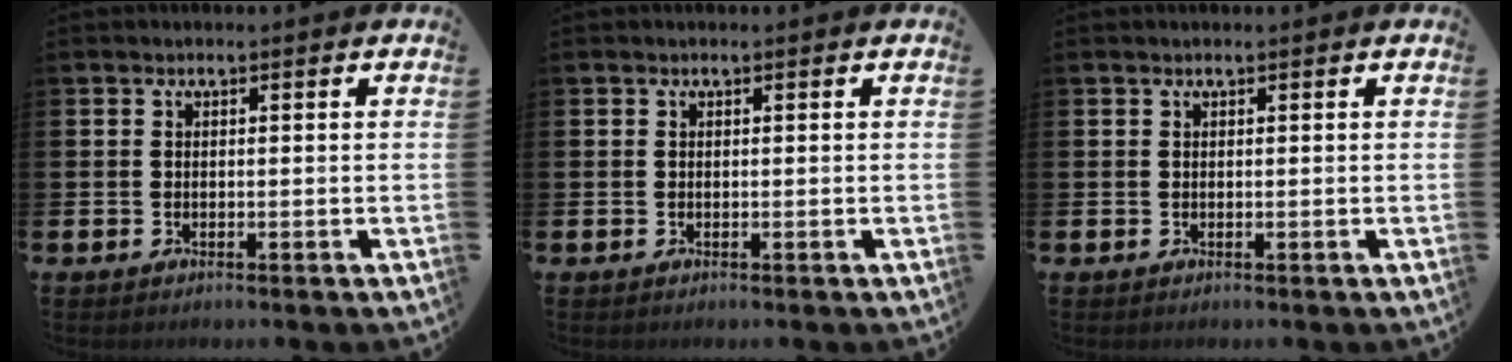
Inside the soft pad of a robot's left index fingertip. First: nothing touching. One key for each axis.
{"total": 0.0}
{"total": 0.0}